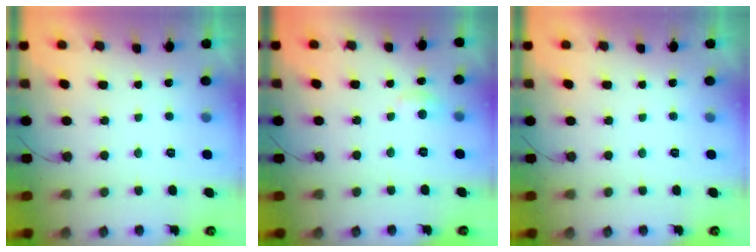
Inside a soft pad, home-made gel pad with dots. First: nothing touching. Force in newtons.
{"total": 4.4, "press": 4.3, "slide": 0.6}
{"total": 0.0}